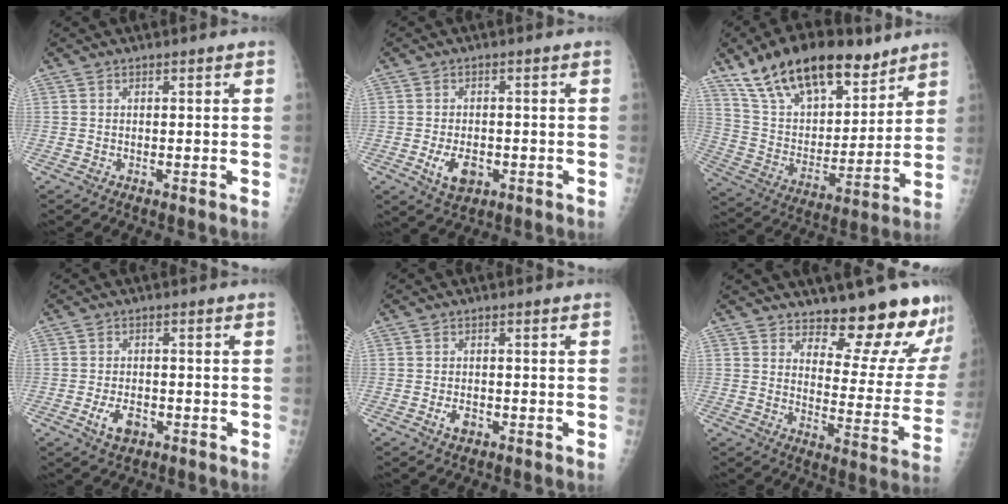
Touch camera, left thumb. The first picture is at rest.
{"total": 5.4, "force": [-1.7, 3.4, 3.9], "torque": [-0.059, -0.002, -0.021]}
{"total": 23.1, "force": [15.8, 10.8, 13.1], "torque": [-0.189, -0.045, 0.279]}
{"total": 4.5, "force": [-1.8, 2.8, 3.1], "torque": [-0.050, 0.004, -0.028]}
{"total": 2.4, "force": [-1.0, 1.5, 1.6], "torque": [-0.025, 0.002, -0.014]}
{"total": 15.5, "force": [13.7, 4.3, 5.8], "torque": [-0.024, -0.123, 0.174]}